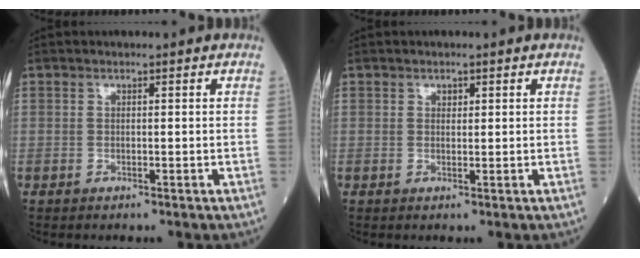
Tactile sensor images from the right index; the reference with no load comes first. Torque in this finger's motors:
{"motor_torque": [0.00, 0.02, -0.01, 0.00]}